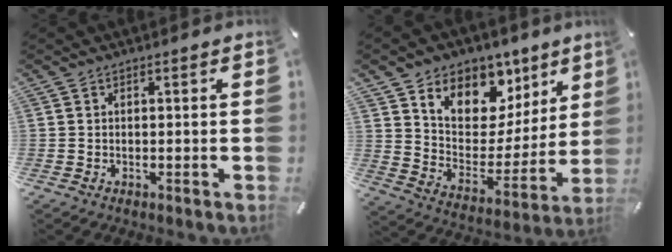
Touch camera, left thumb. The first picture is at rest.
{"total": 11.0, "force": [7.5, 7.8, 2.0], "torque": [-0.037, -0.082, 0.138]}